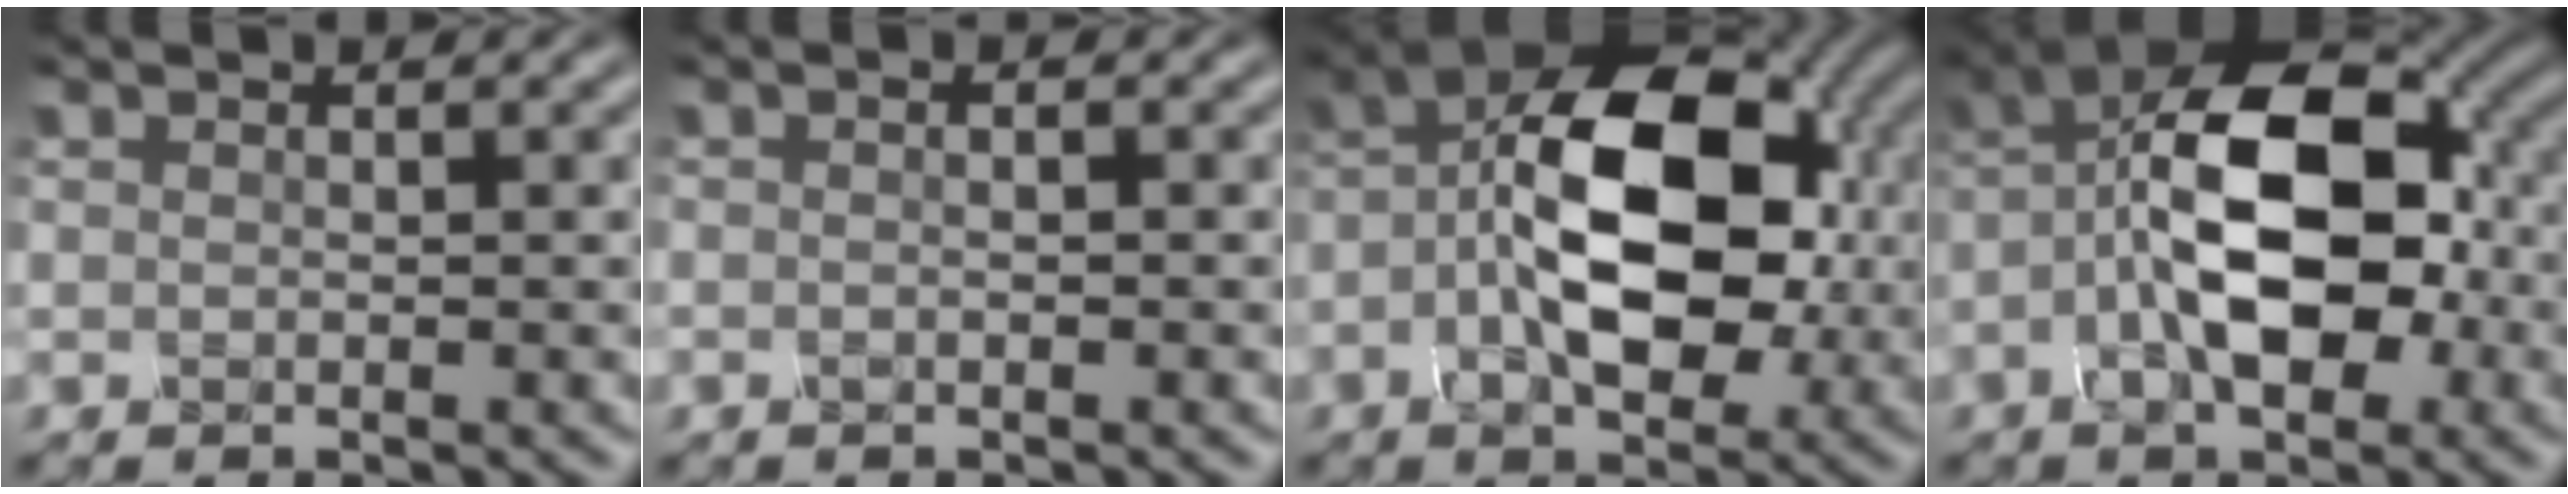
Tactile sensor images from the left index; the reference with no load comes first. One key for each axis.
{"total": 1.1, "fx": 0.0, "fy": 0.4, "fz": 1.1, "tx": -0.005, "ty": -0.012, "tz": -0.010}
{"total": 11.1, "fx": -0.6, "fy": 6.1, "fz": 9.3, "tx": -0.145, "ty": 0.013, "tz": -0.020}
{"total": 10.8, "fx": -1.8, "fy": 5.2, "fz": 9.2, "tx": -0.151, "ty": 0.017, "tz": -0.041}